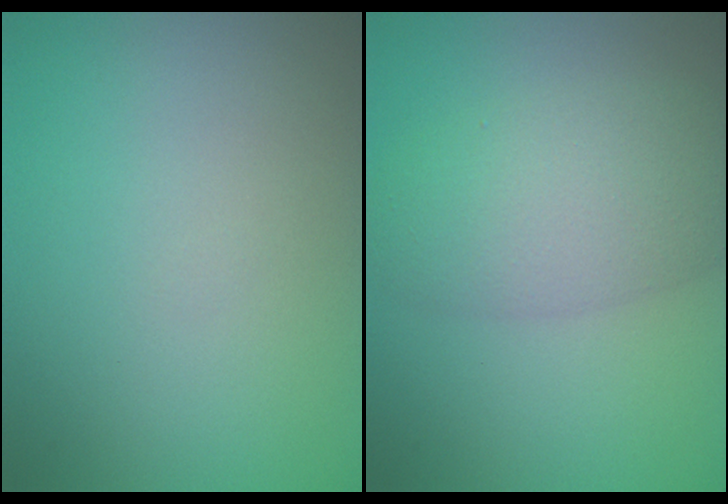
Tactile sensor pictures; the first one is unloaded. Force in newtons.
{"total": 5.4, "press": 5.4, "slide": 0.2}